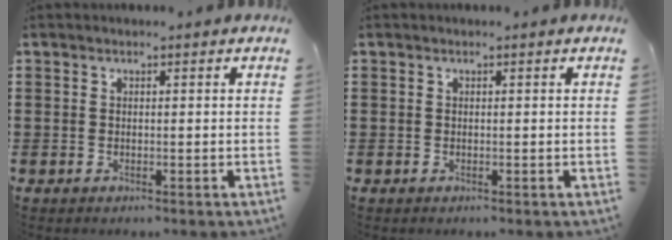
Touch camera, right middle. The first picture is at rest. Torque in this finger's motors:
{"motor_torque": [0.33, -0.30, 0.00, -0.01]}